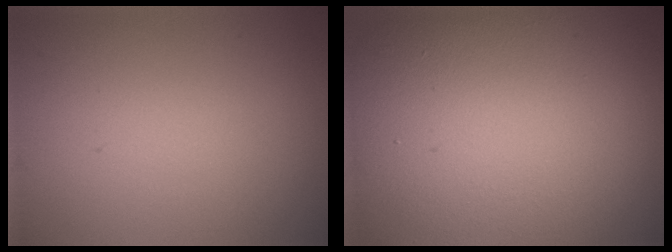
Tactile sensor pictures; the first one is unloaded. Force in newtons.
{"total": 19.7, "press": 19.6, "slide": 1.3}